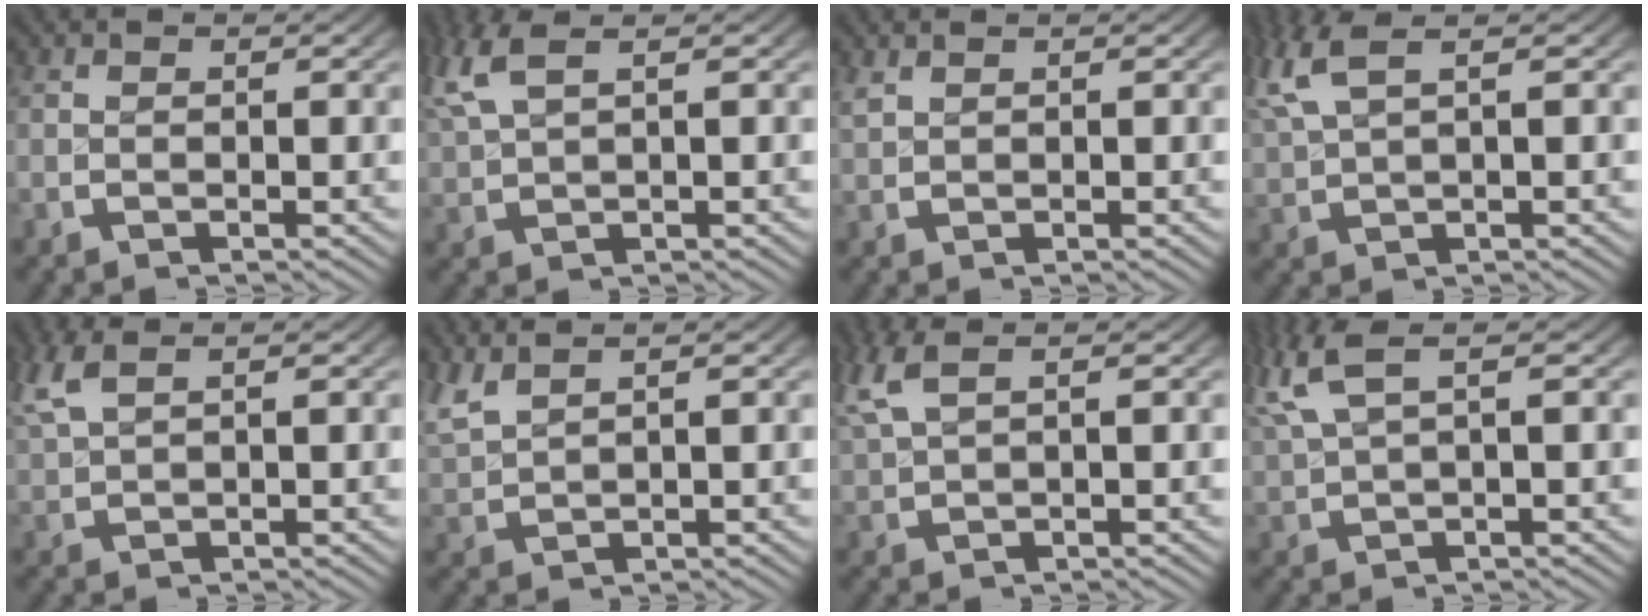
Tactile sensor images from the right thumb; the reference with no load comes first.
{"total": 3.4, "force": [2.1, 1.7, 2.1], "torque": [-0.058, 0.004, 0.043]}
{"total": 1.2, "force": [0.9, 0.7, 0.4], "torque": [-0.007, 0.003, 0.020]}
{"total": 4.2, "force": [2.3, 2.2, 2.8], "torque": [-0.069, 0.007, 0.044]}
{"total": 2.7, "force": [1.8, 1.4, 1.6], "torque": [-0.043, 0.004, 0.039]}
{"total": 3.1, "force": [1.9, 1.8, 1.6], "torque": [-0.046, 0.001, 0.044]}
{"total": 3.1, "force": [1.9, 1.5, 1.9], "torque": [-0.053, 0.005, 0.039]}
{"total": 4.8, "force": [2.3, 2.6, 3.3], "torque": [-0.079, 0.007, 0.042]}